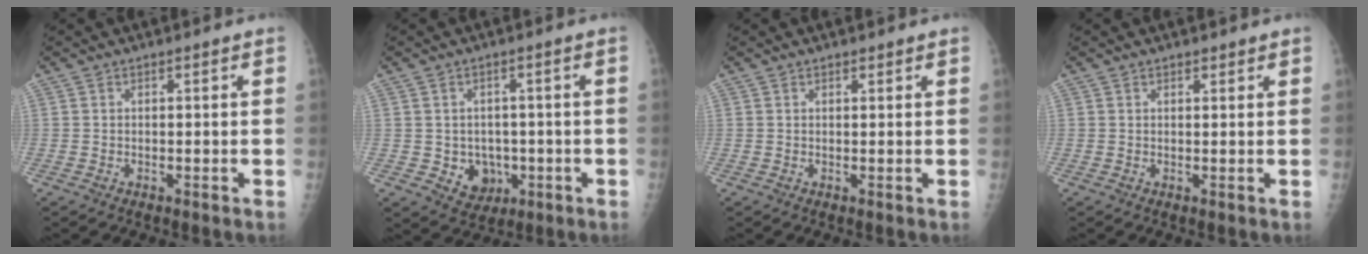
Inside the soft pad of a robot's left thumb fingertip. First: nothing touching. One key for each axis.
{"total": 5.8, "fx": -1.0, "fy": 5.1, "fz": 2.6, "tx": -0.008, "ty": 0.005, "tz": -0.002}
{"total": 1.1, "fx": 0.9, "fy": 0.5, "fz": 0.3, "tx": 0.001, "ty": -0.005, "tz": 0.012}
{"total": 1.4, "fx": 1.1, "fy": 0.7, "fz": 0.4, "tx": 0.003, "ty": -0.007, "tz": 0.014}